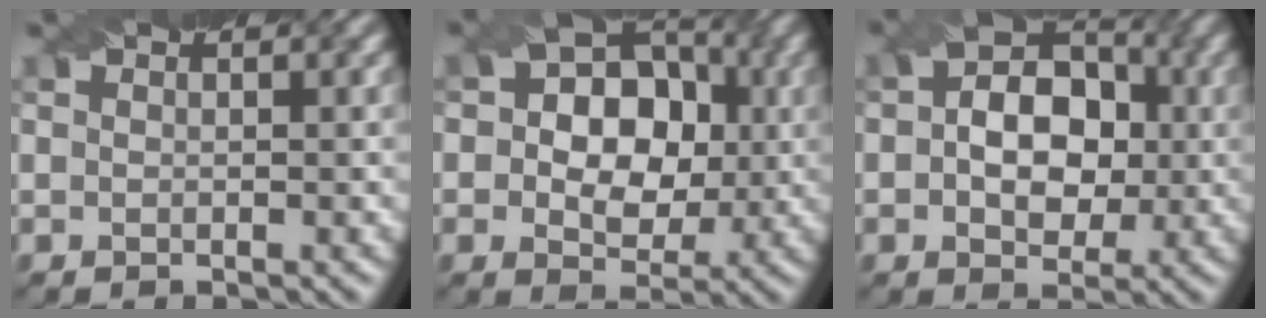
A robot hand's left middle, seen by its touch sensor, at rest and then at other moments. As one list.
[{"total": 9.1, "force": [0.8, 6.9, 5.8], "torque": [-0.067, 0.018, 0.000]}, {"total": 7.2, "force": [0.2, 5.0, 5.2], "torque": [-0.077, 0.009, -0.004]}]